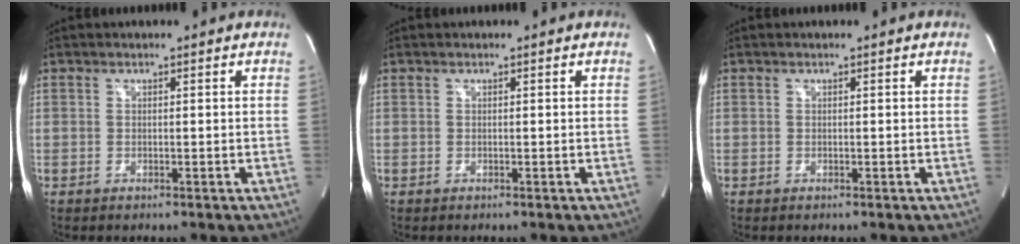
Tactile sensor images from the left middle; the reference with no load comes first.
{"total": 0.0}
{"total": 0.0}